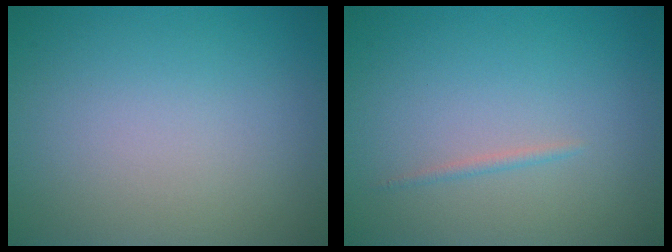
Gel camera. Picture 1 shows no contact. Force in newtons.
{"total": 0.6, "press": 0.6, "slide": 0.1}